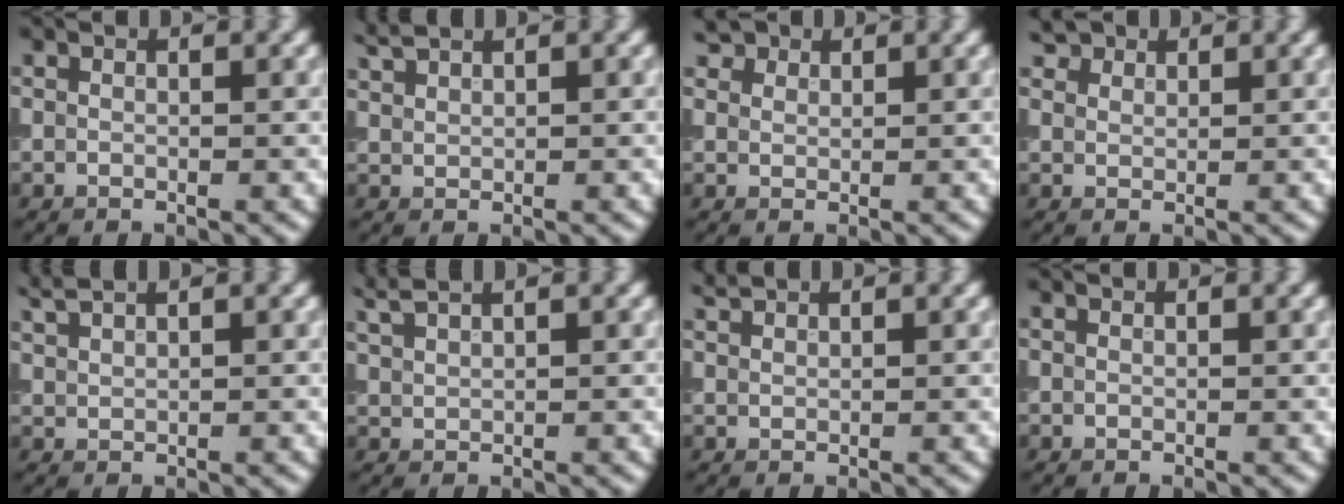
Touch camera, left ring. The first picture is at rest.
{"total": 1.6, "force": [1.5, 0.2, 0.5], "torque": [-0.014, 0.004, 0.038]}
{"total": 2.5, "force": [1.9, 1.4, 0.8], "torque": [-0.023, -0.001, 0.036]}
{"total": 2.5, "force": [1.9, 1.4, 0.8], "torque": [-0.024, -0.002, 0.038]}
{"total": 2.0, "force": [1.8, 0.2, 0.8], "torque": [-0.018, 0.008, 0.044]}
{"total": 2.4, "force": [2.1, 0.4, 1.1], "torque": [-0.022, 0.009, 0.046]}
{"total": 1.1, "force": [1.0, 0.1, 0.2], "torque": [-0.005, 0.002, 0.024]}
{"total": 0.0}